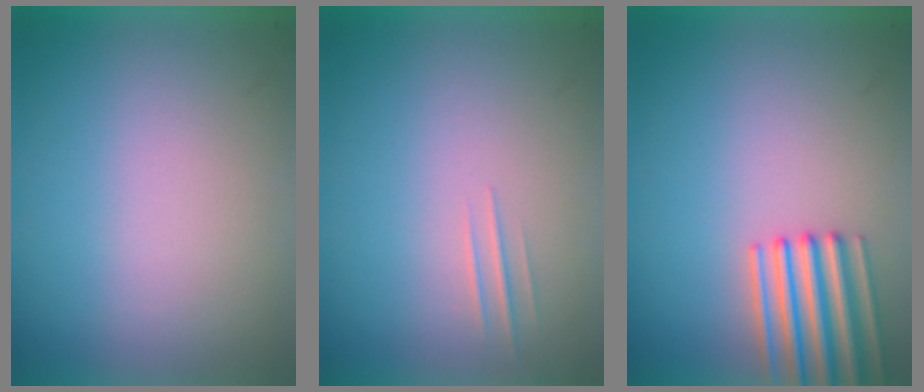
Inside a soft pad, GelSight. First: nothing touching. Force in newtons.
{"total": 1.2}
{"total": 3.4}